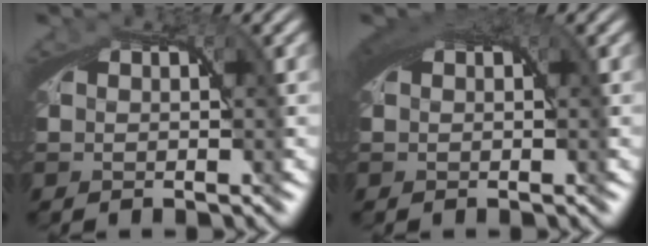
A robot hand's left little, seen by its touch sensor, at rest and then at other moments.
{"total": 2.8, "force": [1.4, 0.9, 2.2], "torque": [-0.035, 0.011, 0.018]}